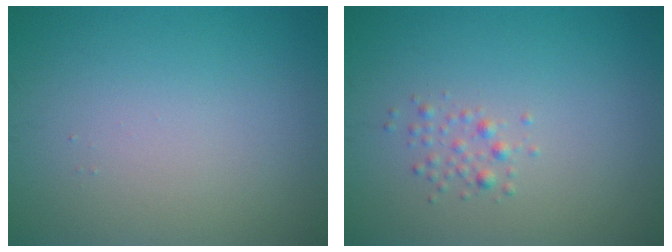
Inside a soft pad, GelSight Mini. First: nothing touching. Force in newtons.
{"total": 1.2, "press": 1.2, "slide": 0.0}